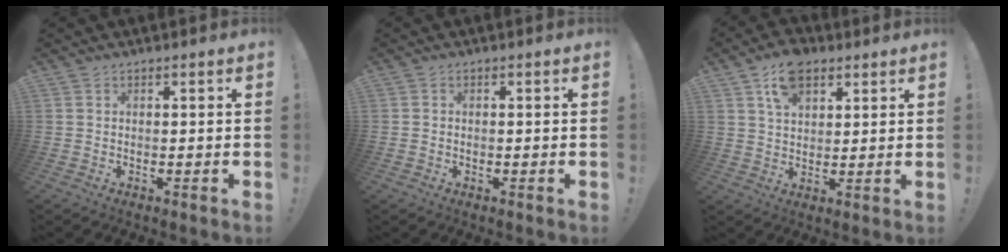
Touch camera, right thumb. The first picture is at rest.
{"total": 0.8, "force": [-0.4, 0.6, 0.0], "torque": [-0.005, 0.004, -0.005]}
{"total": 9.3, "force": [5.2, 5.8, 5.0], "torque": [-0.080, -0.012, 0.097]}